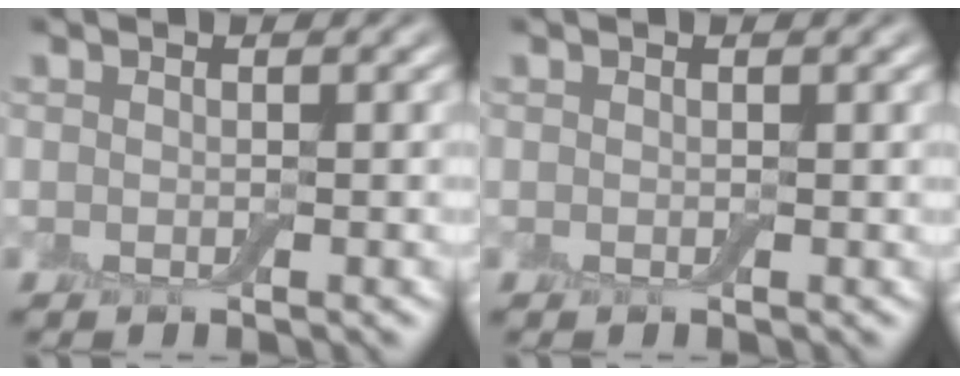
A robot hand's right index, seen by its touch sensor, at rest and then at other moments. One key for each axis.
{"total": 0.0}